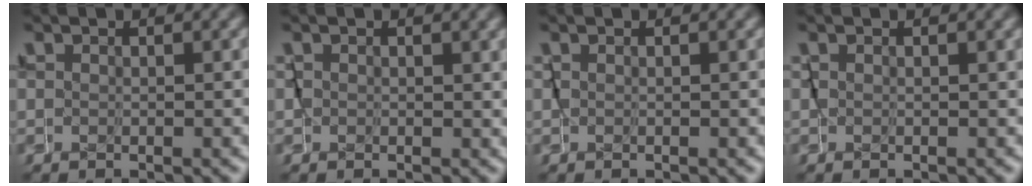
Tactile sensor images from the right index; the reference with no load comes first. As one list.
[{"total": 1.3, "force": [0.1, 1.1, 0.7], "torque": [-0.011, -0.001, 0.000]}, {"total": 0.0}, {"total": 0.5, "force": [-0.1, 0.5, 0.3], "torque": [-0.003, -0.003, 0.000]}]